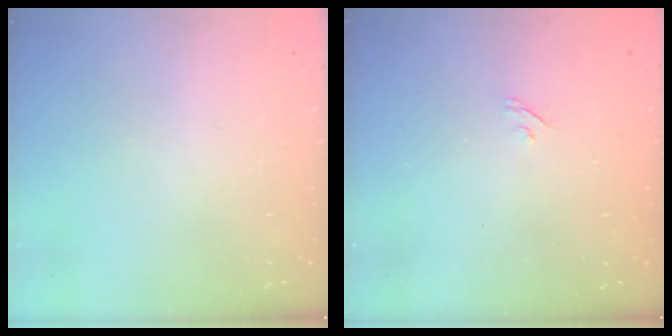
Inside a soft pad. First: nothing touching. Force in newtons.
{"total": 2.2, "press": 1.9, "slide": 1.1}